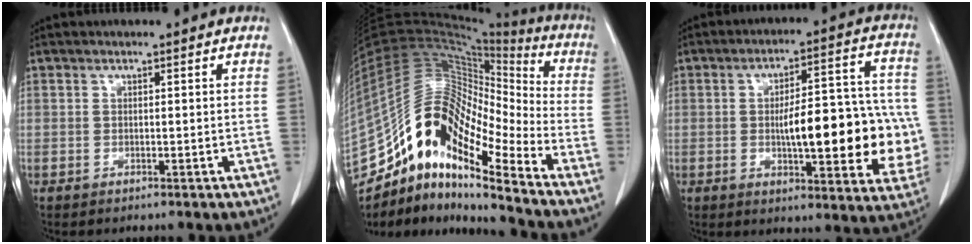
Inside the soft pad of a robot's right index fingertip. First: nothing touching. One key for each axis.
{"total": 20.8, "fx": -14.9, "fy": 5.2, "fz": 13.5, "tx": -0.267, "ty": 0.049, "tz": -0.268}
{"total": 17.9, "fx": -2.0, "fy": 5.1, "fz": 17.1, "tx": -0.207, "ty": 0.027, "tz": -0.019}